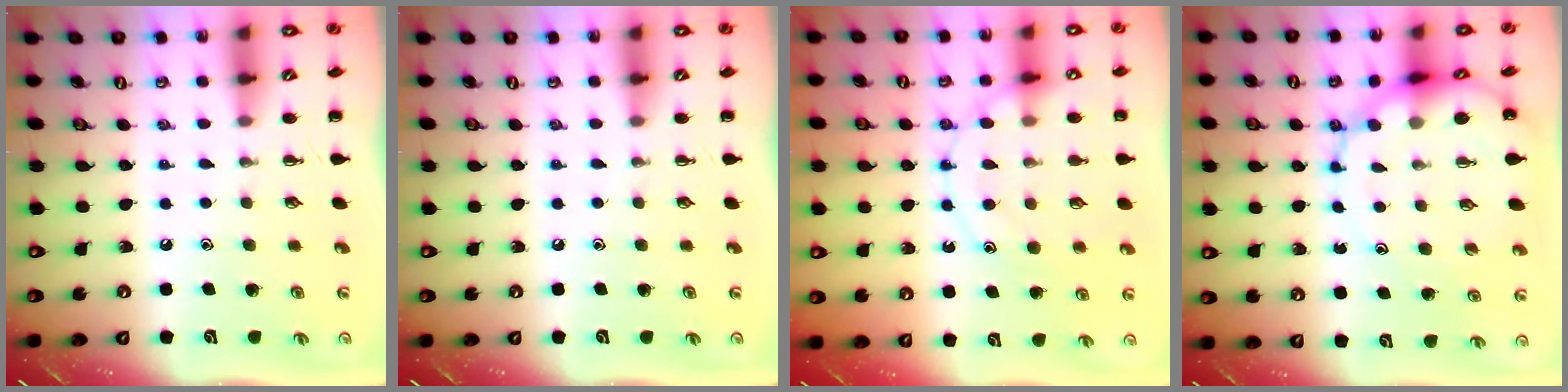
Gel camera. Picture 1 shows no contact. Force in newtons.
{"total": 0.0}
{"total": 13.0, "press": 12.9, "slide": 1.5}
{"total": 11.9, "press": 11.6, "slide": 2.5}